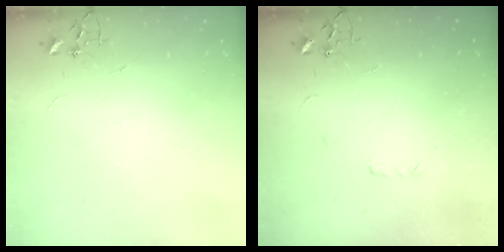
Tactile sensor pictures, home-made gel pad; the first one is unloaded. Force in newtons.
{"total": 3.4, "press": 3.3, "slide": 0.6}